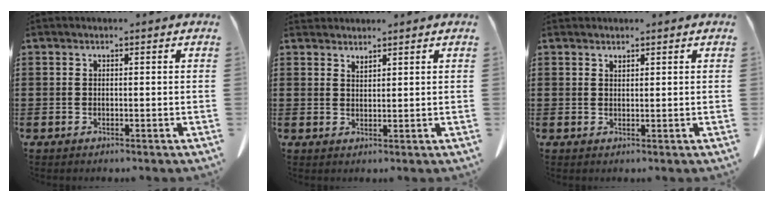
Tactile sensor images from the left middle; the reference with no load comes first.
{"total": 1.6, "force": [1.6, 0.0, 0.1], "torque": [-0.004, -0.002, 0.032]}
{"total": 0.9, "force": [0.9, 0.1, 0.1], "torque": [-0.005, -0.003, 0.018]}